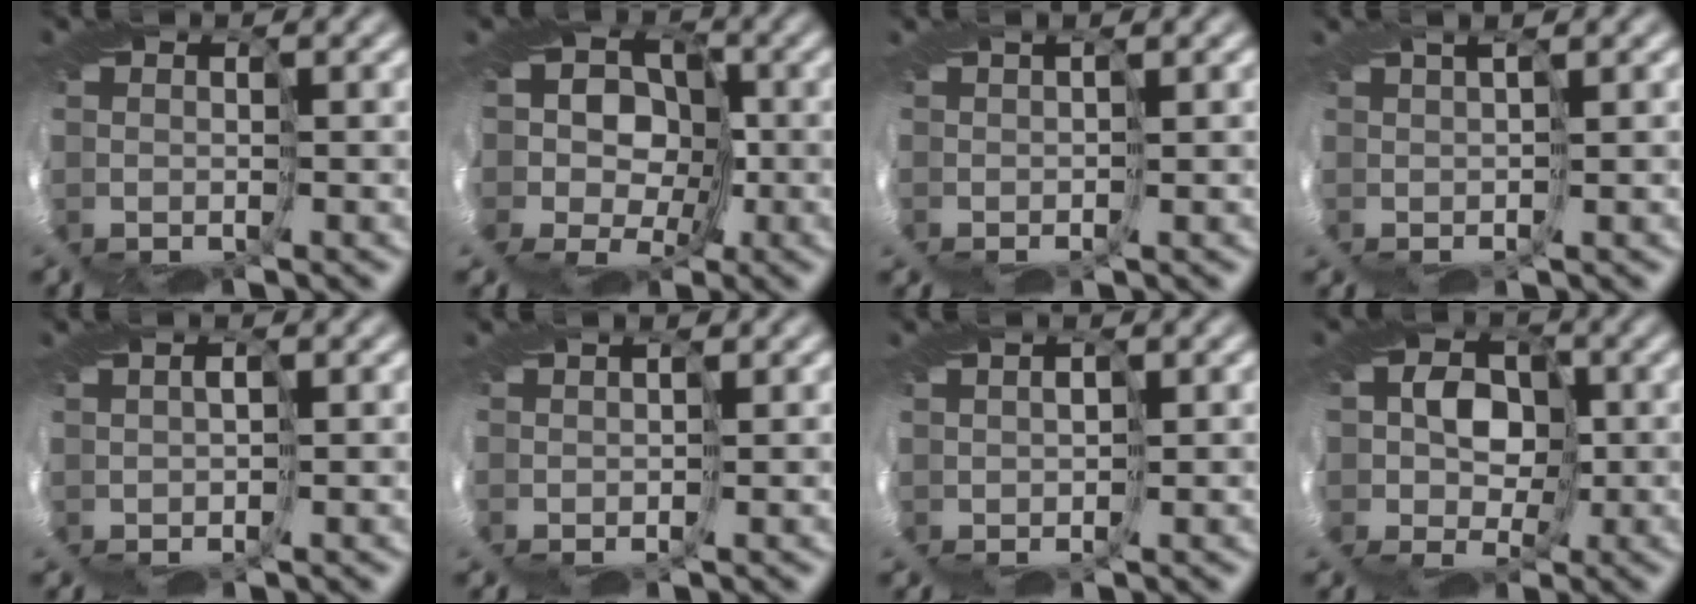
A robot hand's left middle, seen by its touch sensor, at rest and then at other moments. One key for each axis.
{"total": 7.8, "fx": 0.5, "fy": 6.7, "fz": 3.8, "tx": -0.065, "ty": 0.048, "tz": -0.060}
{"total": 2.0, "fx": 0.4, "fy": -1.8, "fz": -0.8, "tx": 0.031, "ty": 0.007, "tz": -0.003}
{"total": 2.6, "fx": 0.7, "fy": -2.4, "fz": -0.8, "tx": 0.033, "ty": 0.022, "tz": -0.005}
{"total": 1.2, "fx": 0.2, "fy": -1.0, "fz": -0.6, "tx": 0.023, "ty": 0.010, "tz": -0.001}
{"total": 0.7, "fx": 0.6, "fy": -0.3, "fz": -0.3, "tx": 0.016, "ty": 0.005, "tz": -0.005}
{"total": 0.9, "fx": 0.6, "fy": -0.5, "fz": -0.6, "tx": 0.022, "ty": 0.018, "tz": 0.000}
{"total": 4.0, "fx": 0.3, "fy": 3.3, "fz": 2.1, "tx": -0.007, "ty": 0.011, "tz": -0.034}